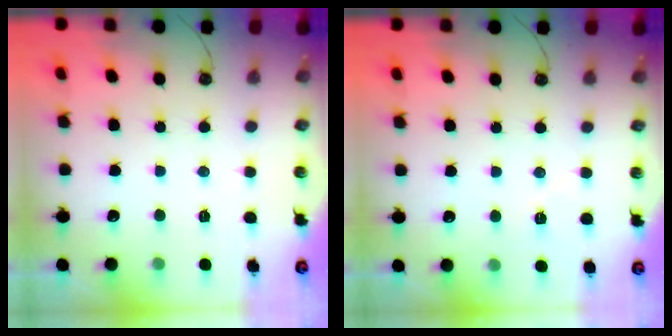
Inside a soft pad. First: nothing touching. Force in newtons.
{"total": 5.0, "press": 4.9, "slide": 1.2}